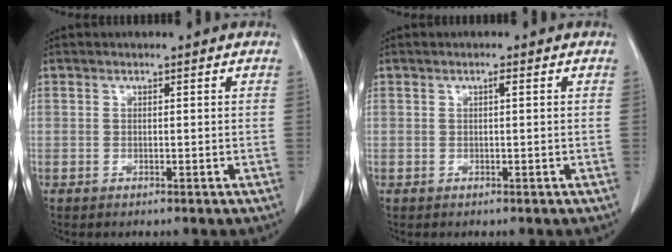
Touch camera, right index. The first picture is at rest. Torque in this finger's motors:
{"motor_torque": [0.13, -0.05, 0.03, 0.01]}